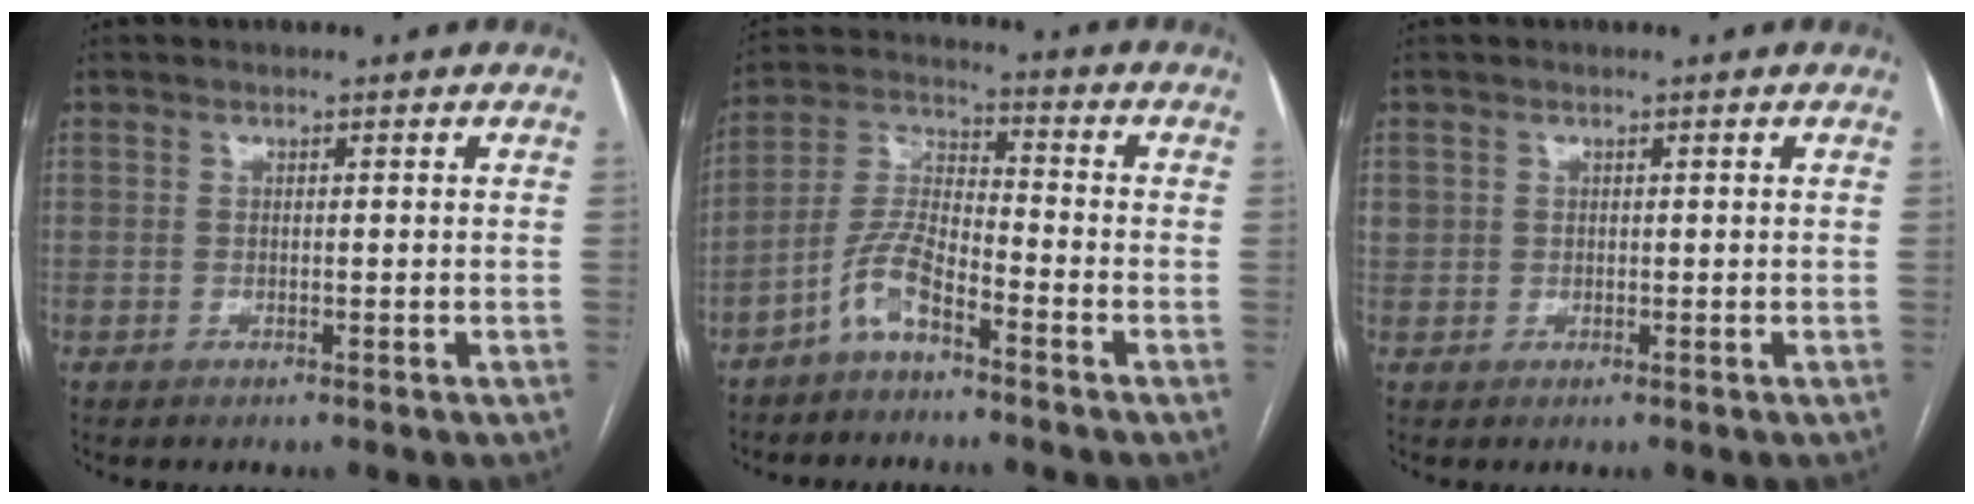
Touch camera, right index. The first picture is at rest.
{"total": 7.1, "force": [-4.6, 1.9, 5.1], "torque": [-0.123, 0.009, -0.095]}
{"total": 1.8, "force": [0.6, 1.7, 0.2], "torque": [0.009, 0.011, 0.013]}